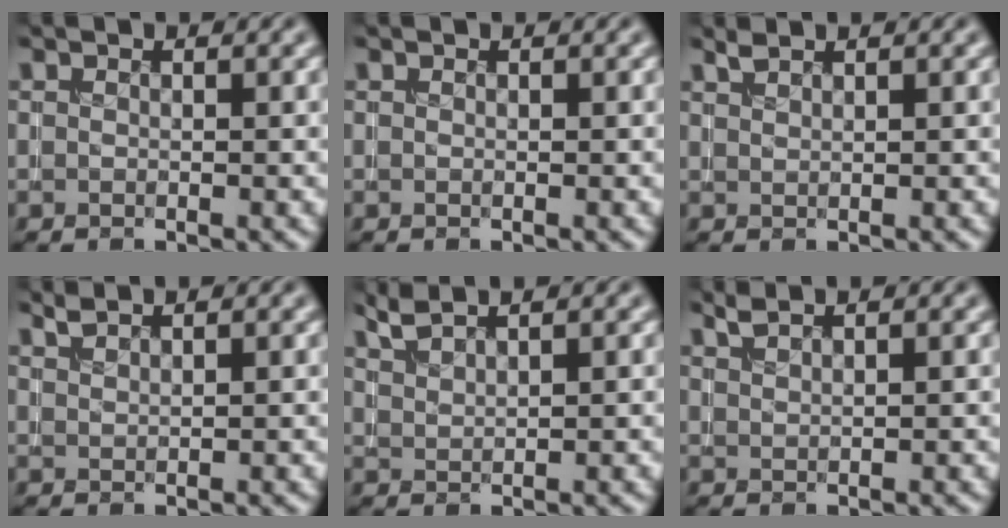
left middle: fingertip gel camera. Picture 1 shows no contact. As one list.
[{"total": 0.0}, {"total": 0.9, "force": [0.9, 0.1, 0.3], "torque": [-0.004, 0.000, 0.018]}, {"total": 1.0, "force": [1.0, 0.1, 0.3], "torque": [-0.003, 0.001, 0.021]}, {"total": 2.5, "force": [2.2, 0.5, 1.2], "torque": [-0.017, 0.011, 0.041]}, {"total": 1.3, "force": [1.2, 0.2, 0.6], "torque": [-0.008, 0.003, 0.023]}]